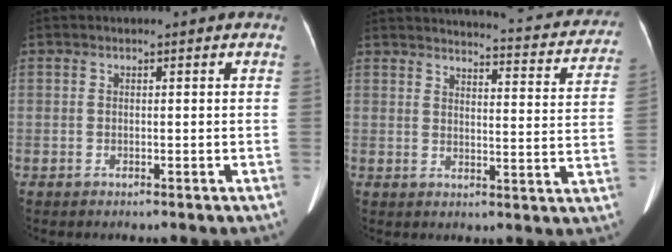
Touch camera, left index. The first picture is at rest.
{"total": 19.2, "force": [18.1, 3.2, 5.5], "torque": [-0.049, -0.053, 0.187]}